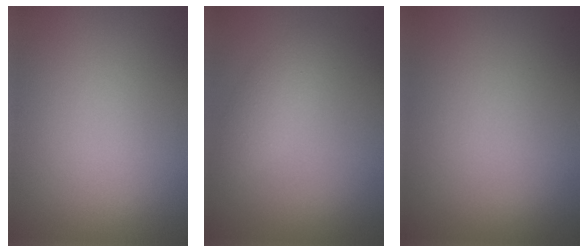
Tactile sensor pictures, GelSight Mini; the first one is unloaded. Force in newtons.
{"total": 2.2, "press": 2.2, "slide": 0.0}
{"total": 0.0}